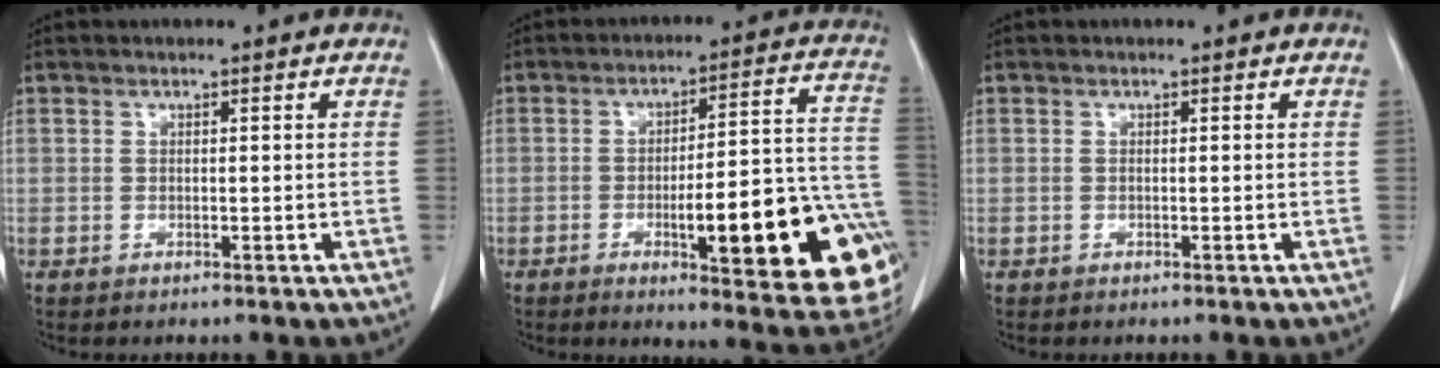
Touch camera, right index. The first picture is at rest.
{"total": 22.2, "force": [-7.0, 3.8, 20.8], "torque": [-0.179, 0.020, -0.077]}
{"total": 0.0}